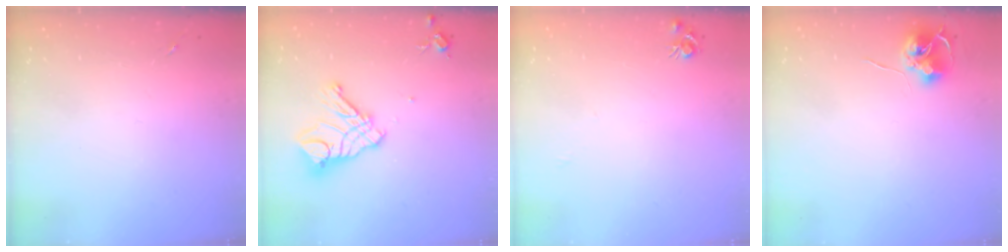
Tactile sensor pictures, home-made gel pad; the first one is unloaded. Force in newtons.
{"total": 14.6, "press": 14.6, "slide": 1.5}
{"total": 5.1, "press": 5.0, "slide": 0.7}
{"total": 7.9, "press": 7.9, "slide": 0.4}